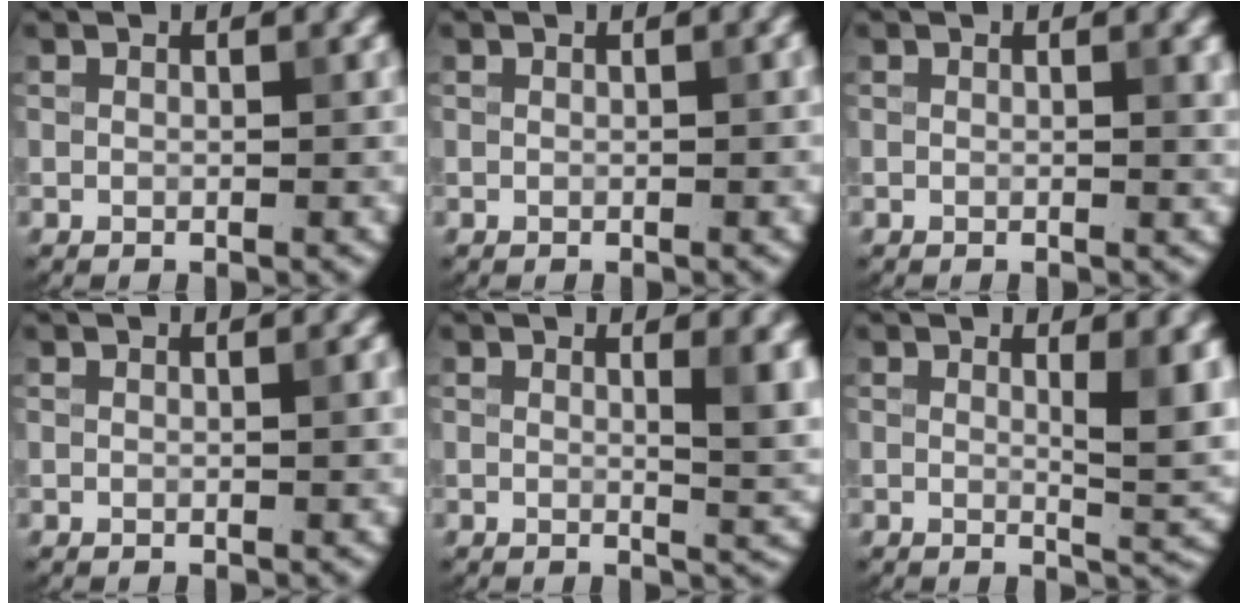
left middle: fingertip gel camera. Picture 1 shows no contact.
{"total": 0.0}
{"total": 0.9, "force": [0.3, 0.3, 0.8], "torque": [-0.006, -0.001, 0.004]}
{"total": 0.8, "force": [0.1, 0.1, 0.8], "torque": [-0.009, 0.001, 0.001]}
{"total": 3.8, "force": [1.2, 1.2, 3.4], "torque": [-0.034, -0.004, 0.017]}
{"total": 4.5, "force": [1.3, 1.2, 4.1], "torque": [-0.052, -0.009, 0.023]}